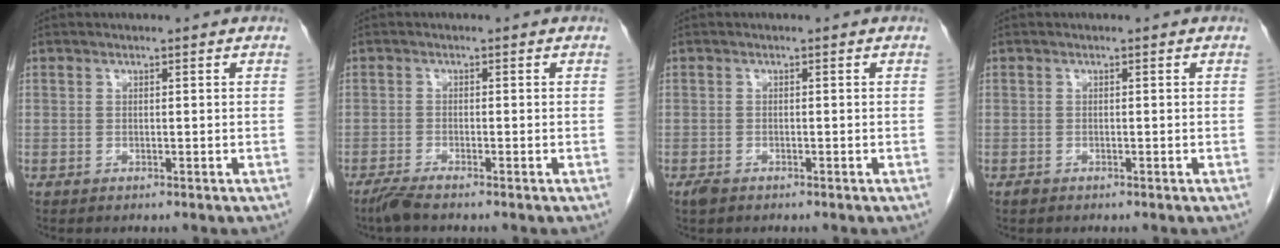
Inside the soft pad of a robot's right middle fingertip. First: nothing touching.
{"total": 2.4, "force": [-2.0, -0.1, 1.3], "torque": [-0.034, -0.007, -0.042]}
{"total": 1.4, "force": [-1.0, 0.6, 0.7], "torque": [-0.021, -0.003, -0.015]}
{"total": 0.6, "force": [-0.5, 0.3, 0.2], "torque": [-0.010, -0.001, -0.009]}